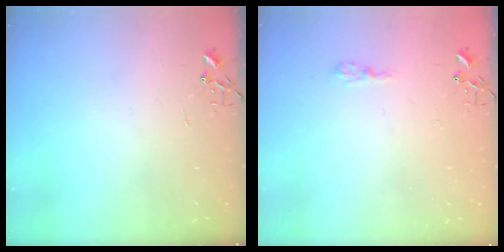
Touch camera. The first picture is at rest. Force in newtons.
{"total": 5.9, "press": 5.9, "slide": 0.7}